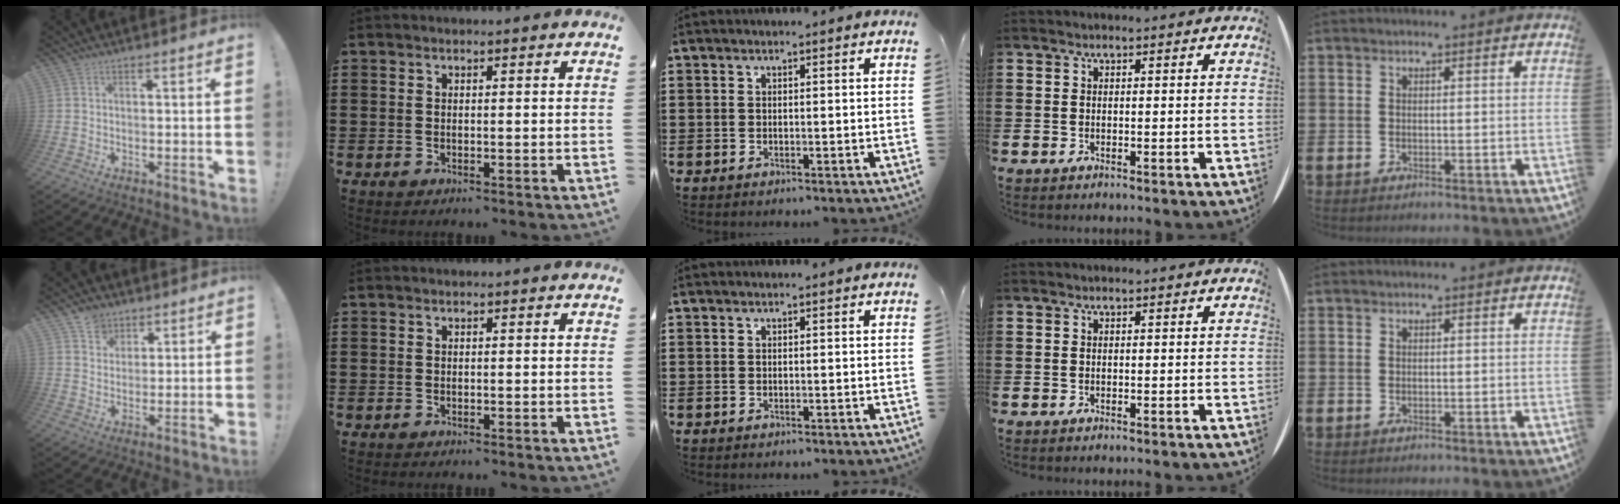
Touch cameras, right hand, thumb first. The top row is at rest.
{"thumb": {"total": 6.0, "force": [4.1, 4.4, 0.8], "torque": [-0.001, -0.029, 0.076]}}